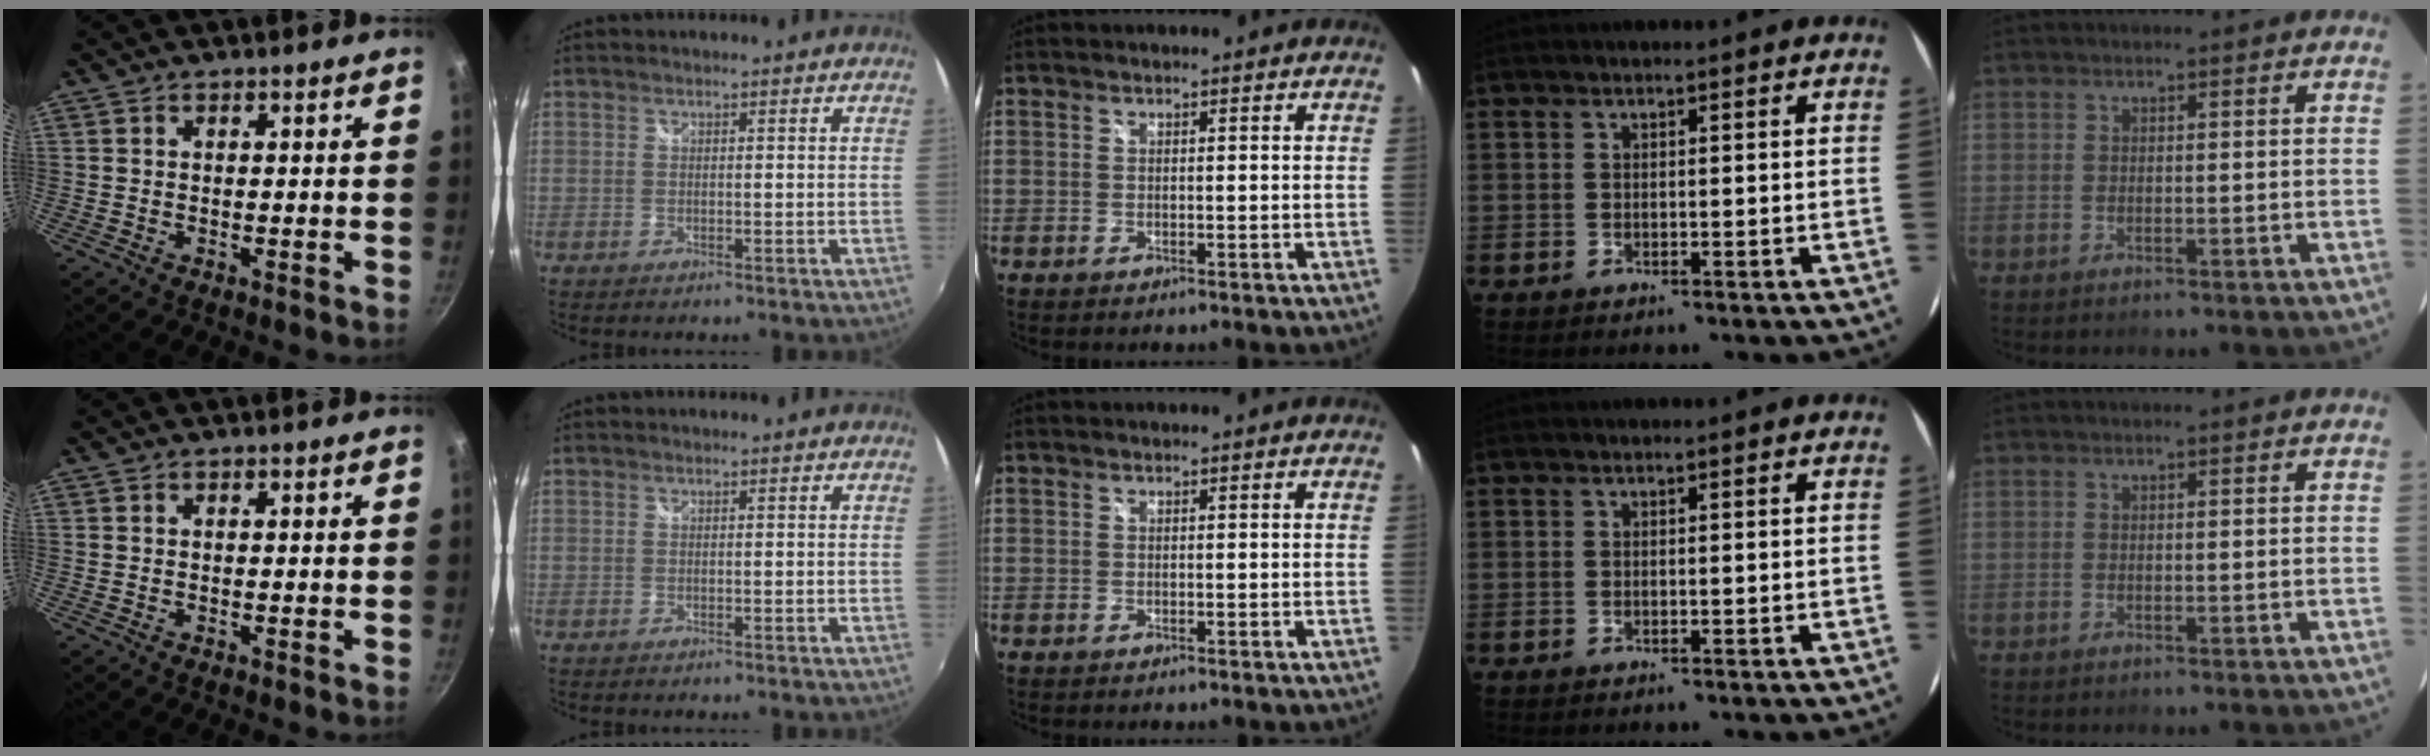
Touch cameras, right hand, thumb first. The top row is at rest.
{}